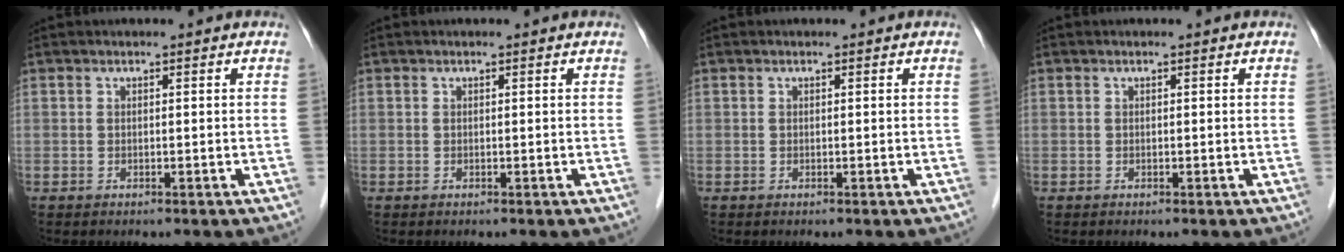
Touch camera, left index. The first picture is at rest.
{"total": 0.0}
{"total": 0.0}
{"total": 0.0}